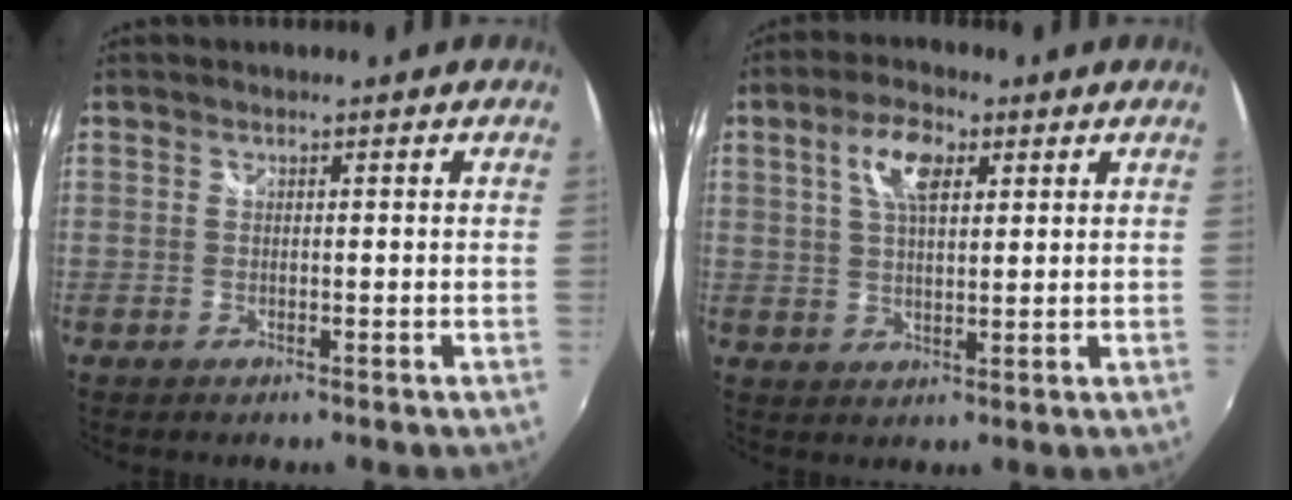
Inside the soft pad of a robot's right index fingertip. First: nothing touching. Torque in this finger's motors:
{"motor_torque": [0.35, 0.01, 0.20, 0.10]}